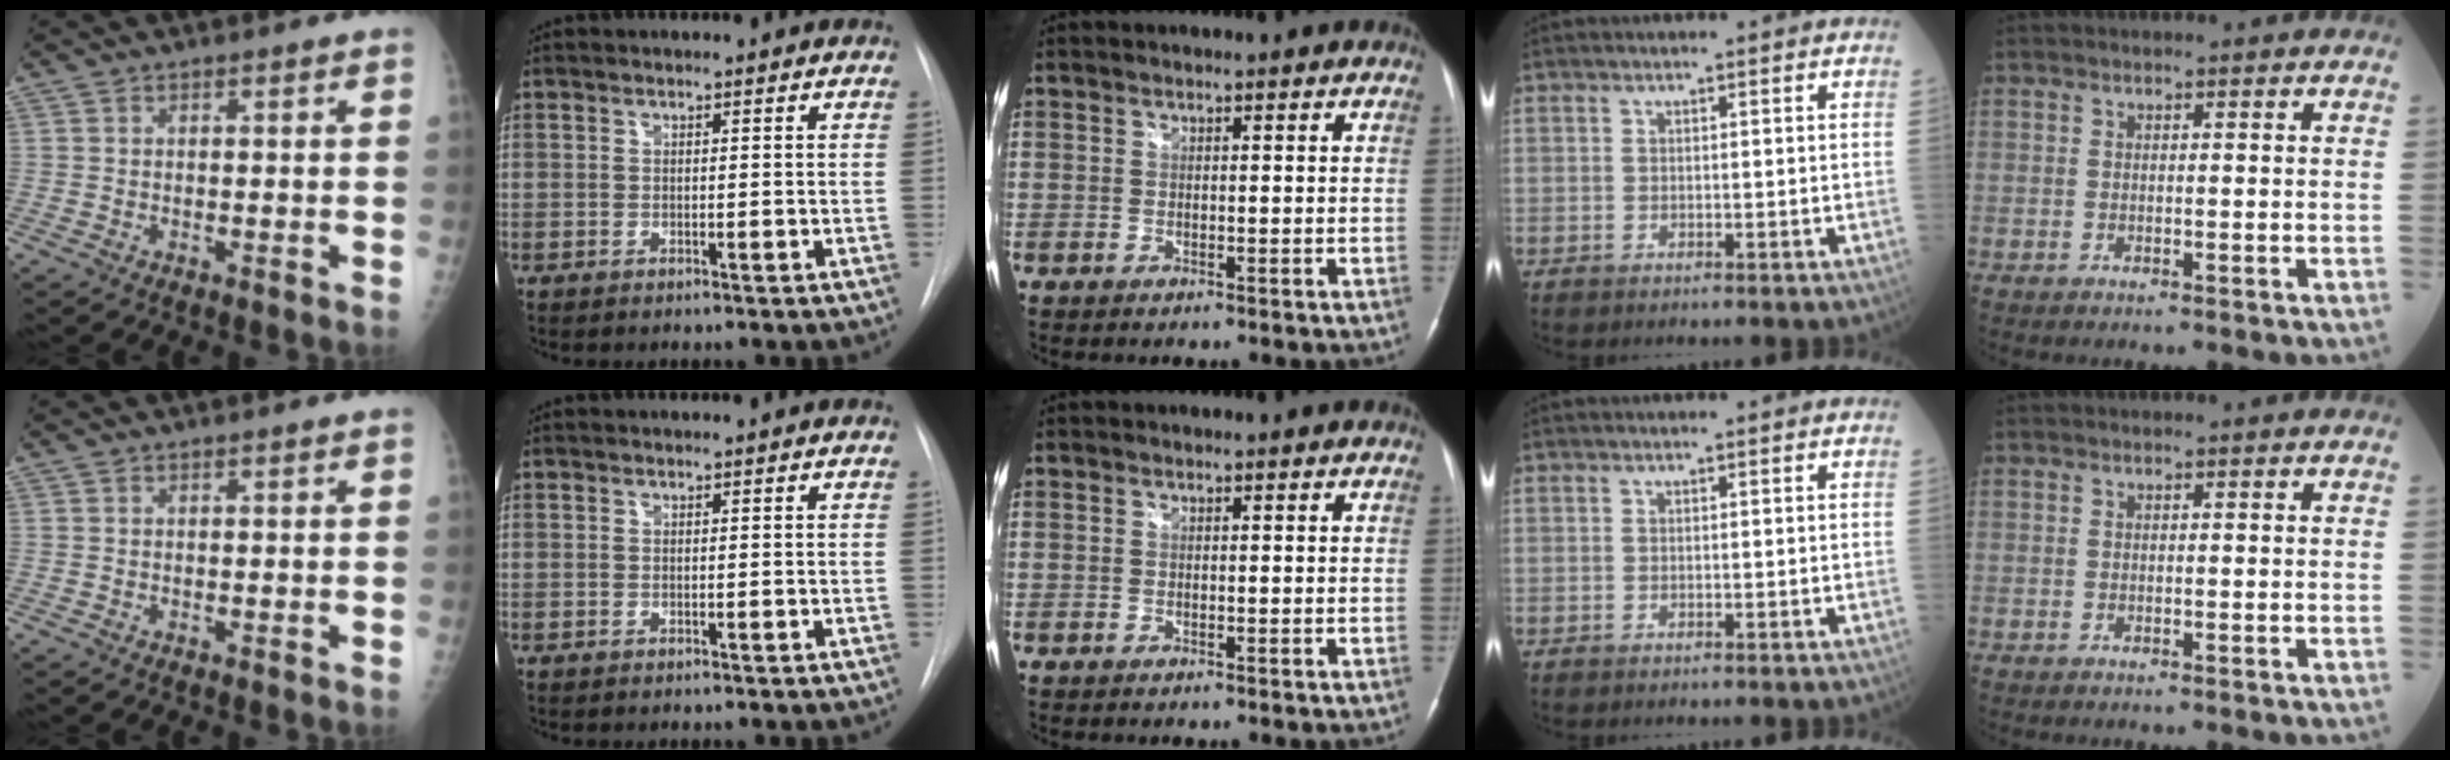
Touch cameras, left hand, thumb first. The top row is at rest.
{}